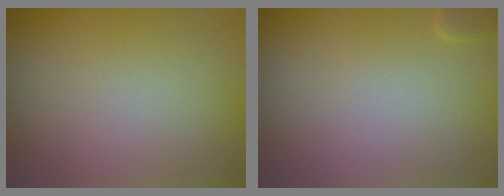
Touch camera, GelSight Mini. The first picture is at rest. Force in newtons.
{"total": 0.8, "press": 0.8, "slide": 0.1}